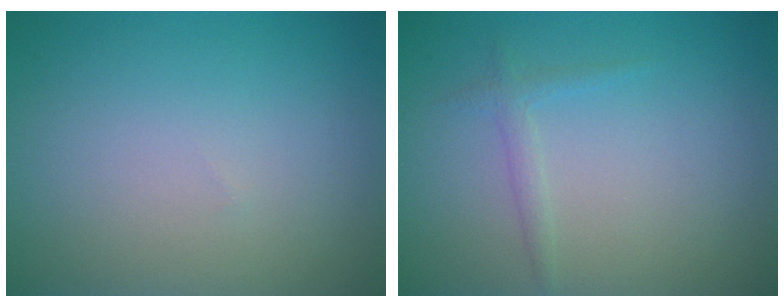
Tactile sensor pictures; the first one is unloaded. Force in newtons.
{"total": 1.2, "press": 1.2, "slide": 0.1}